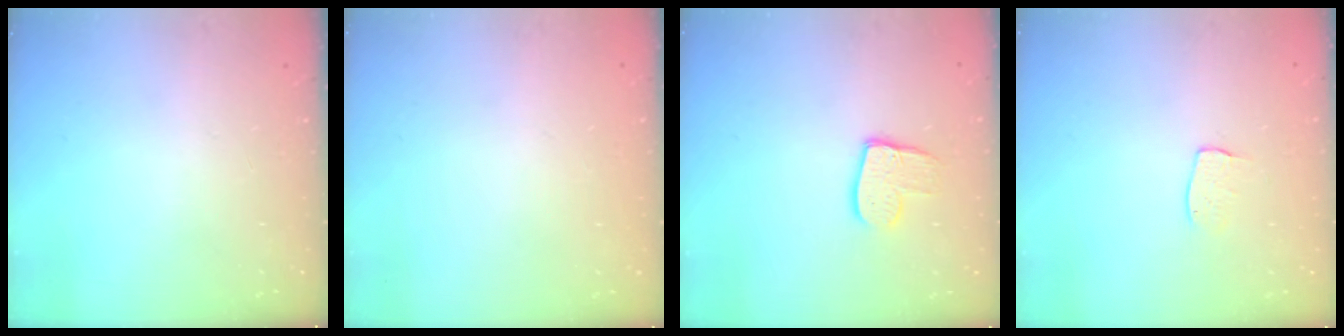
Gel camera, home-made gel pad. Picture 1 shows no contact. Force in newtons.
{"total": 0.0}
{"total": 10.0, "press": 9.9, "slide": 0.7}
{"total": 5.0, "press": 5.0, "slide": 0.3}